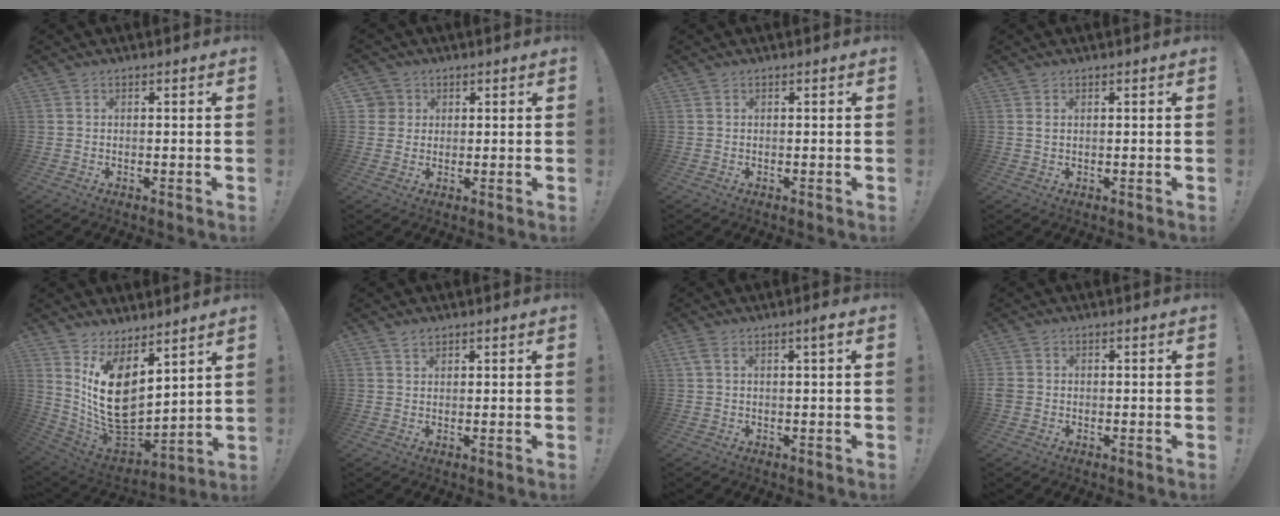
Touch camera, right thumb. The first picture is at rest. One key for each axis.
{"total": 3.8, "fx": 1.0, "fy": 3.7, "fz": 0.5, "tx": -0.013, "ty": 0.001, "tz": 0.019}
{"total": 0.0}
{"total": 1.2, "fx": 0.6, "fy": 0.6, "fz": 0.9, "tx": -0.016, "ty": 0.000, "tz": 0.009}
{"total": 16.7, "fx": 5.2, "fy": 10.6, "fz": 11.8, "tx": -0.232, "ty": -0.061, "tz": 0.104}
{"total": 1.8, "fx": 1.5, "fy": 0.8, "fz": 0.5, "tx": -0.003, "ty": -0.006, "tz": 0.026}
{"total": 2.8, "fx": 0.6, "fy": -0.2, "fz": 2.7, "tx": -0.046, "ty": -0.001, "tz": 0.008}
{"total": 2.2, "fx": -0.6, "fy": 1.9, "fz": 1.0, "tx": -0.018, "ty": 0.007, "tz": -0.007}